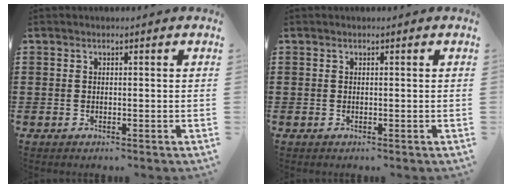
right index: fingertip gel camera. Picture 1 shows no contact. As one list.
[{"total": 0.0}]